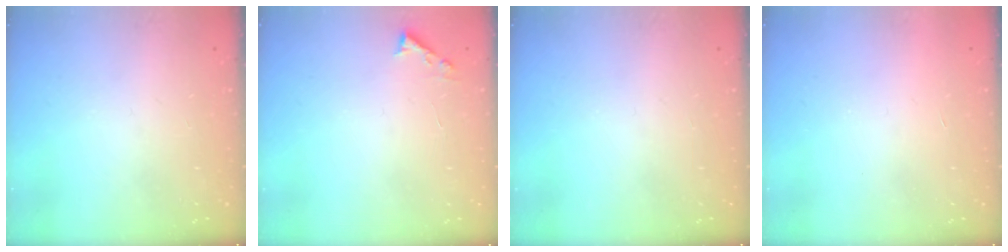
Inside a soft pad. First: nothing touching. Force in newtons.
{"total": 3.6, "press": 3.6, "slide": 0.5}
{"total": 0.0}
{"total": 1.7, "press": 1.7, "slide": 0.1}